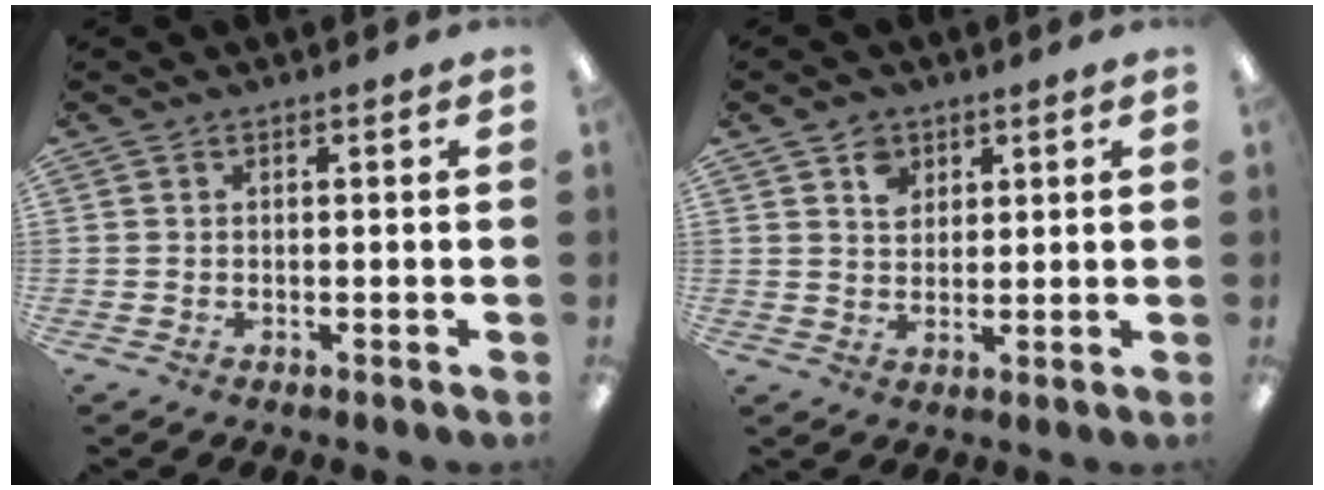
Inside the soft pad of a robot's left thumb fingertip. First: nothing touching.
{"total": 4.6, "force": [2.6, 3.4, 1.5], "torque": [-0.017, -0.004, 0.045]}